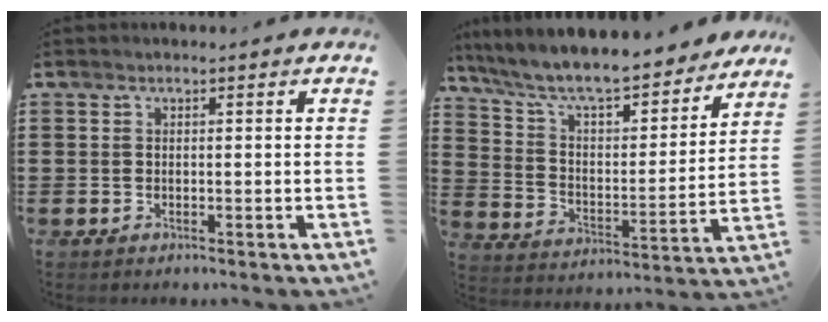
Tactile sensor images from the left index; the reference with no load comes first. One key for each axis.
{"total": 8.7, "fx": 7.9, "fy": 0.9, "fz": 3.5, "tx": -0.103, "ty": -0.060, "tz": 0.133}